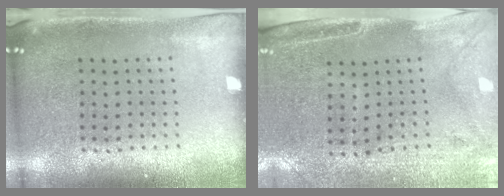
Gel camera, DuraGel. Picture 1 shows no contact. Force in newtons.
{"total": 3.0, "press": 2.5, "slide": 1.5}